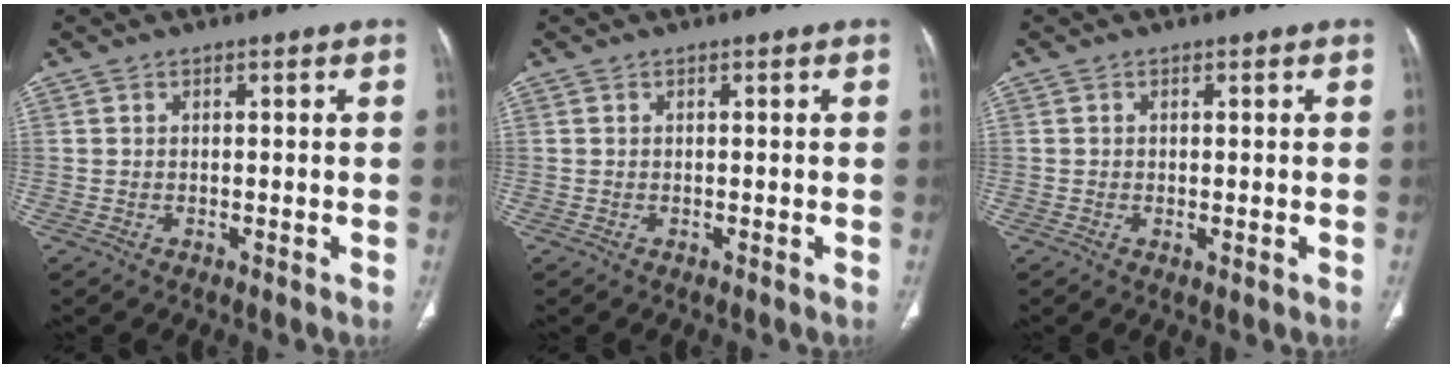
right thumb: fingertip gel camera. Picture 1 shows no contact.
{"total": 0.0}
{"total": 0.9, "force": [-0.2, 0.3, 0.8], "torque": [-0.019, -0.005, -0.003]}